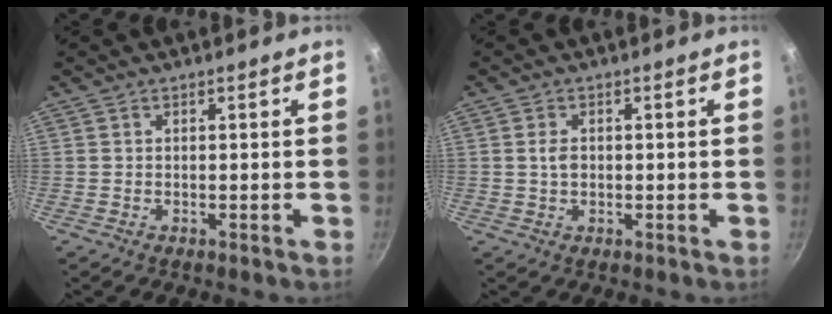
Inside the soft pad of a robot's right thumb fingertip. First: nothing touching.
{"total": 2.3, "force": [0.1, 1.6, 1.7], "torque": [-0.027, 0.003, 0.000]}